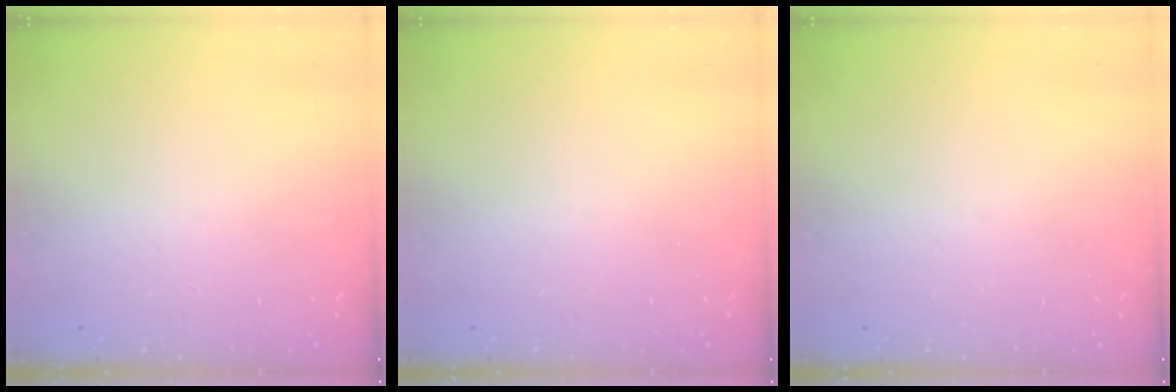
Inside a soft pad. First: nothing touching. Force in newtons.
{"total": 0.0}
{"total": 0.0}